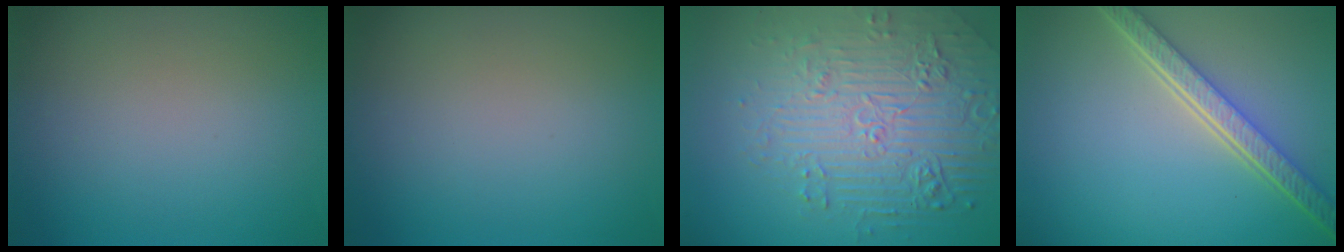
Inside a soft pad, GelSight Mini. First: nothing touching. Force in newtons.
{"total": 0.0}
{"total": 7.3, "press": 5.4, "slide": 4.8}
{"total": 5.6, "press": 4.0, "slide": 3.9}